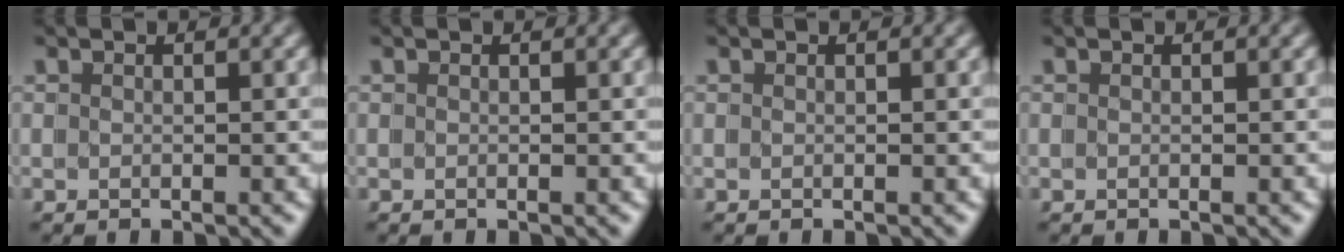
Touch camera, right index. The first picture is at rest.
{"total": 0.0}
{"total": 0.0}
{"total": 0.0}